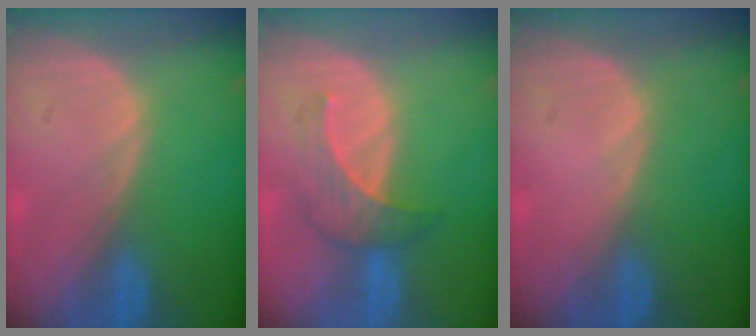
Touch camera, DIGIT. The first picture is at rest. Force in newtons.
{"total": 4.5, "press": 4.5, "slide": 0.4}
{"total": 0.0}